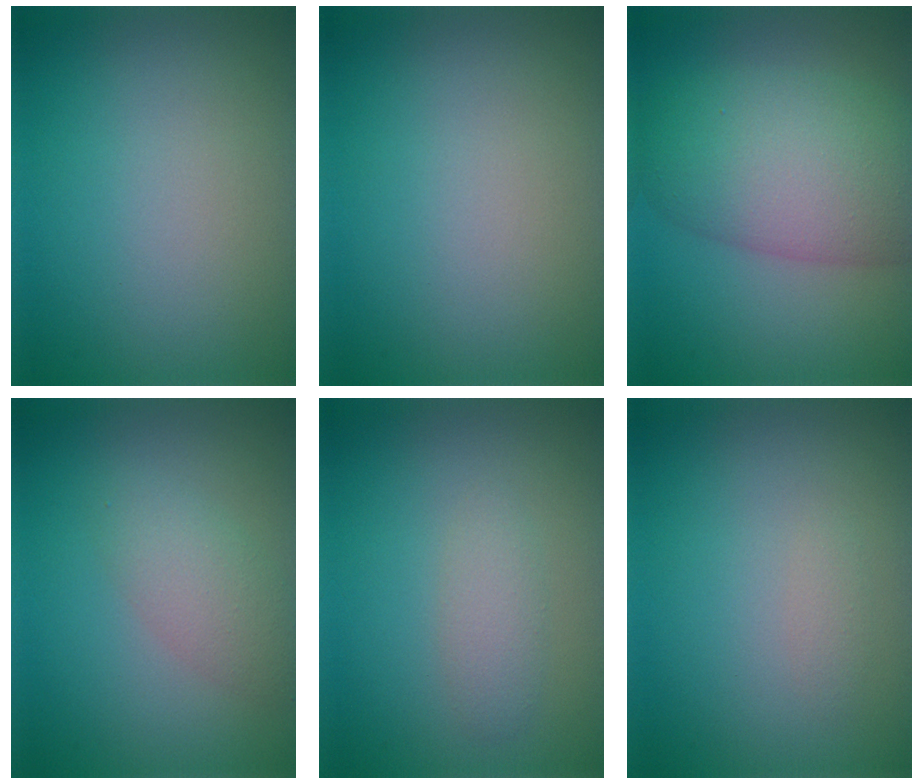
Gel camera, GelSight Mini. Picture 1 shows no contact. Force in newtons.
{"total": 0.0}
{"total": 9.2, "press": 9.2, "slide": 0.2}
{"total": 2.8, "press": 2.8, "slide": 0.1}
{"total": 1.5, "press": 1.5, "slide": 0.1}
{"total": 0.6, "press": 0.6, "slide": 0.0}